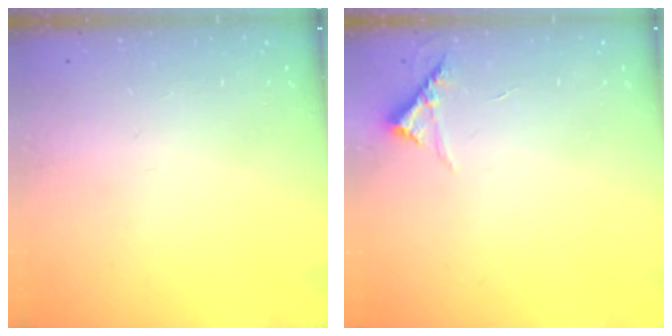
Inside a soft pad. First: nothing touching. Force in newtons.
{"total": 5.0, "press": 5.0, "slide": 0.4}